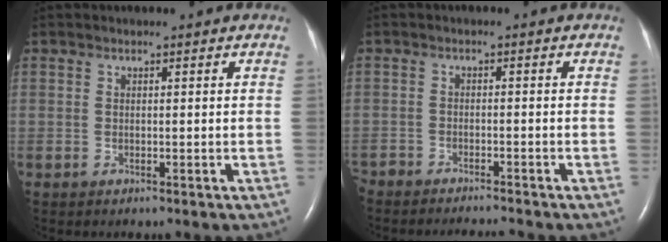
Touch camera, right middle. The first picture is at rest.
{"total": 7.5, "force": [-7.2, 0.6, 2.2], "torque": [-0.025, -0.013, -0.110]}